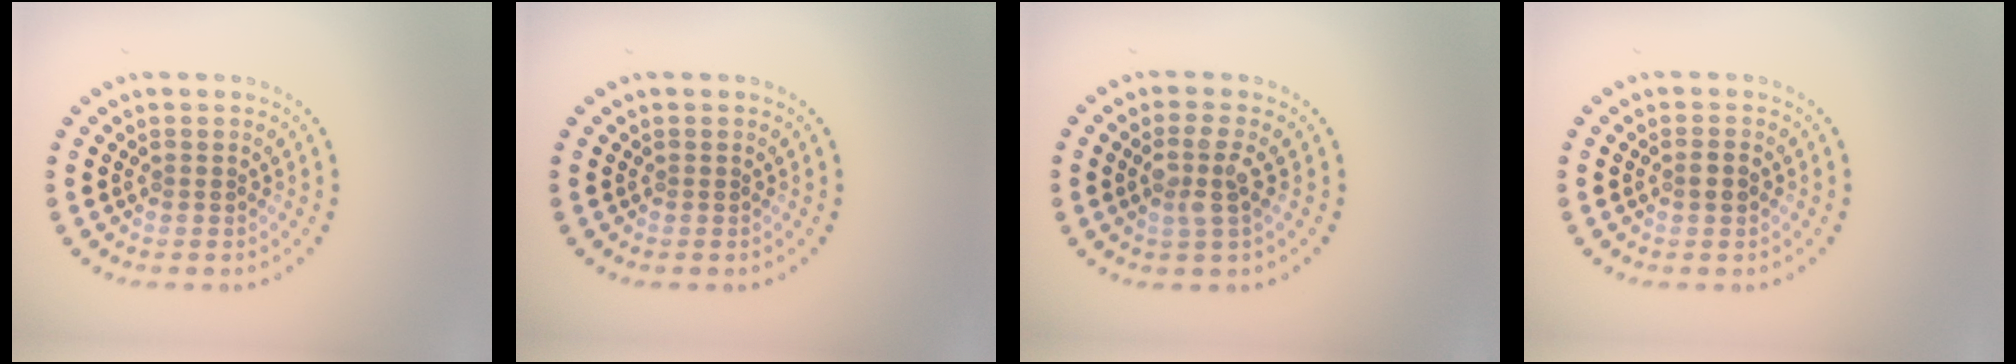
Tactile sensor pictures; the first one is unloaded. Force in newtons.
{"total": 0.0}
{"total": 2.5, "press": 2.1, "slide": 1.3}
{"total": 1.1, "press": 1.1, "slide": 0.3}